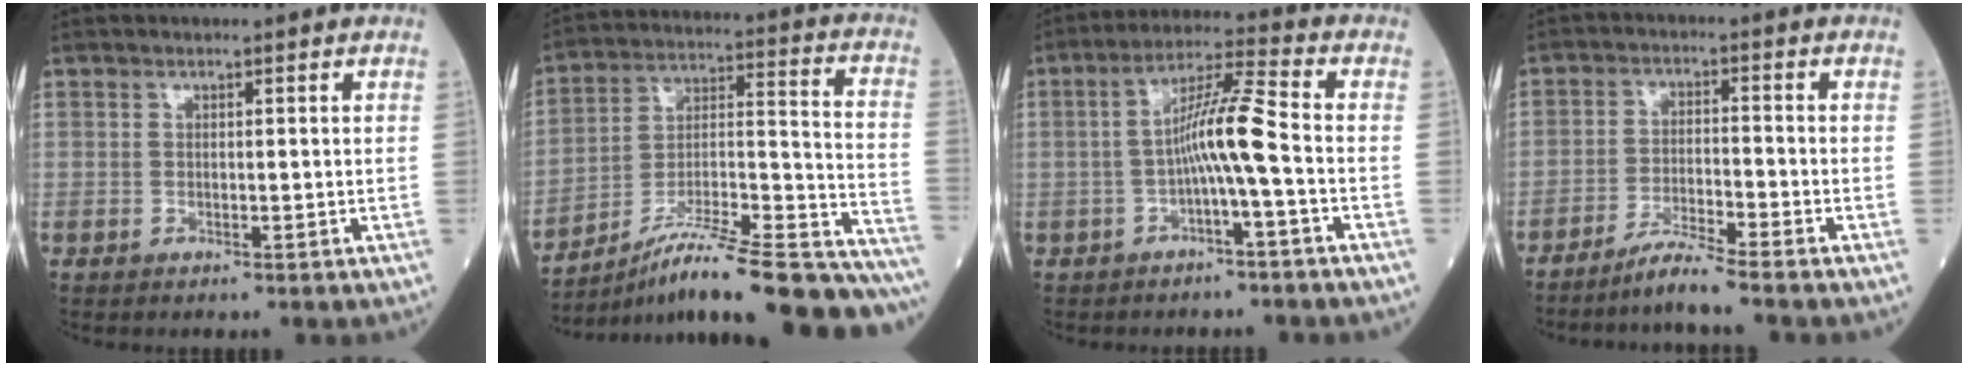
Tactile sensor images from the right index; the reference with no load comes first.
{"total": 28.1, "force": [-23.9, 1.7, 14.6], "torque": [-0.150, 0.003, -0.361]}
{"total": 7.3, "force": [-1.7, -0.6, 7.1], "torque": [-0.128, 0.019, -0.032]}
{"total": 4.9, "force": [-4.3, -1.1, 2.0], "torque": [-0.037, -0.022, -0.086]}